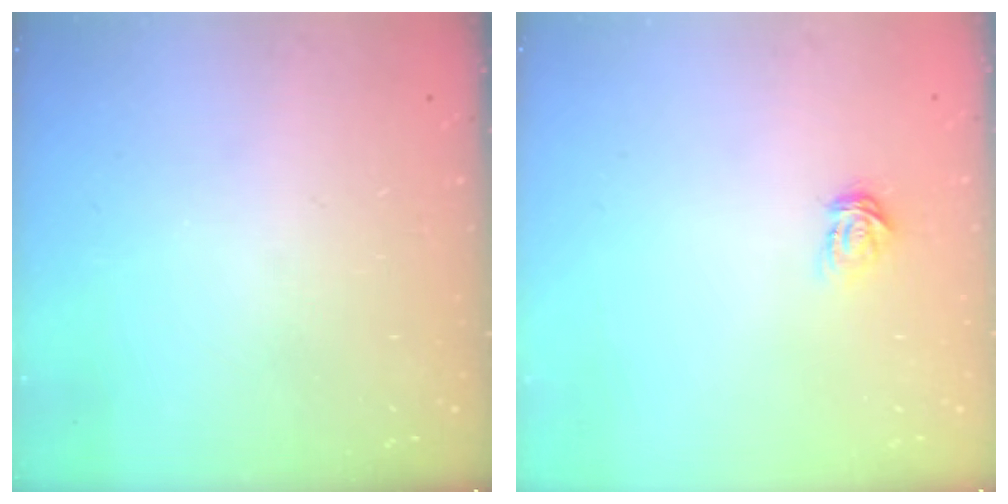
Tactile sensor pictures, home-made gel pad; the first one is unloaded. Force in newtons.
{"total": 3.4, "press": 3.4, "slide": 0.4}